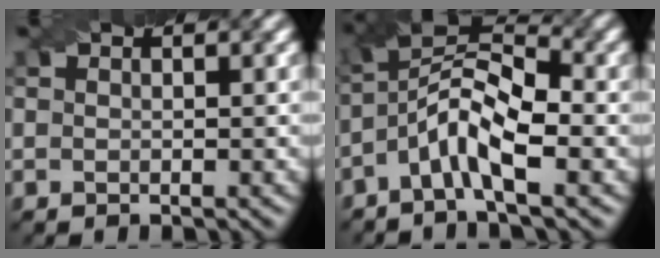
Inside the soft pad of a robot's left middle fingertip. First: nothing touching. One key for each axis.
{"total": 6.2, "fx": -2.1, "fy": 1.9, "fz": 5.5, "tx": -0.105, "ty": 0.018, "tz": -0.049}